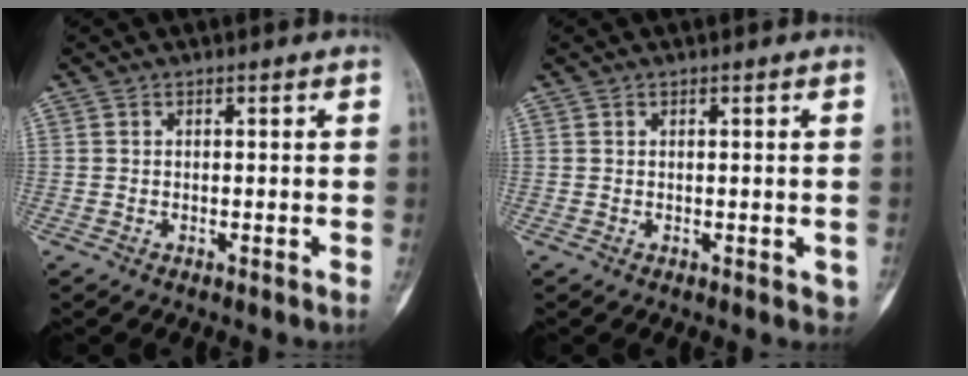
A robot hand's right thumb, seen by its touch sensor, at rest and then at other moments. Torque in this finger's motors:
{"motor_torque": [0.13, 0.40, 0.45, -0.24, 0.08]}